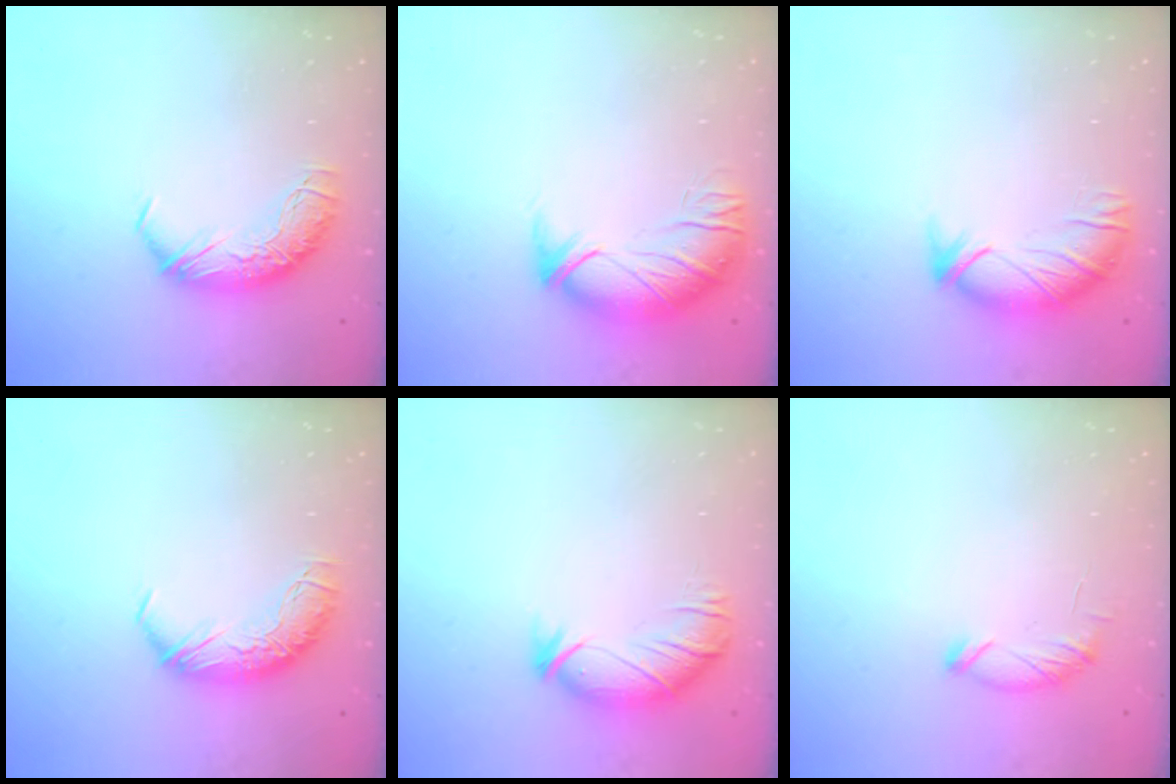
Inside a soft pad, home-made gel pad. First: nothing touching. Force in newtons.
{"total": 2.9, "press": 1.4, "slide": 2.5}
{"total": 3.5, "press": 3.2, "slide": 1.3}
{"total": 0.0}
{"total": 2.9, "press": 2.4, "slide": 1.7}
{"total": 6.1, "press": 6.1, "slide": 0.4}